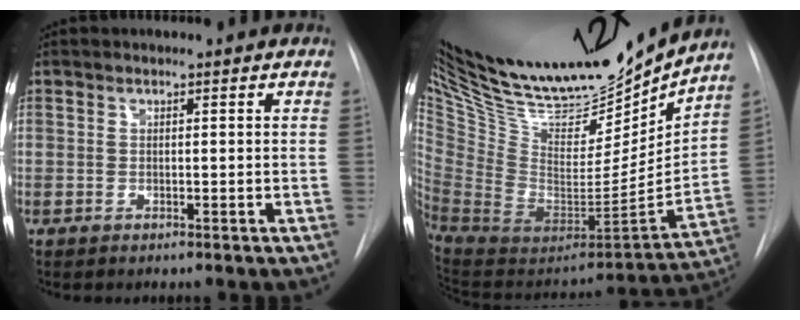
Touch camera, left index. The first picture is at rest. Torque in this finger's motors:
{"motor_torque": [0.88, -1.26, 0.44, 0.07]}